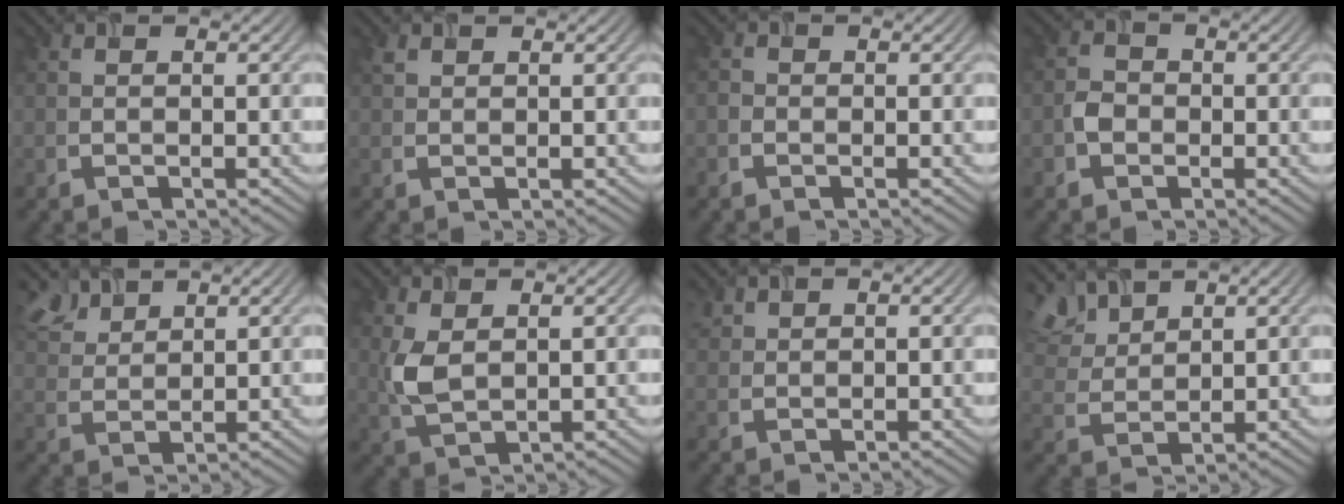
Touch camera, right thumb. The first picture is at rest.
{"total": 1.0, "force": [0.8, 0.5, 0.4], "torque": [-0.013, -0.001, 0.018]}
{"total": 1.0, "force": [-0.7, 0.7, 0.3], "torque": [-0.008, -0.001, -0.016]}
{"total": 2.2, "force": [-0.9, 1.8, 0.9], "torque": [-0.018, -0.001, -0.022]}
{"total": 5.4, "force": [4.2, 2.5, 2.4], "torque": [-0.068, 0.009, 0.091]}
{"total": 4.3, "force": [1.1, 2.4, 3.4], "torque": [-0.091, 0.001, 0.029]}
{"total": 1.8, "force": [1.5, 0.8, 0.5], "torque": [-0.018, 0.003, 0.037]}
{"total": 7.2, "force": [5.4, 3.1, 3.6], "torque": [-0.095, 0.015, 0.110]}